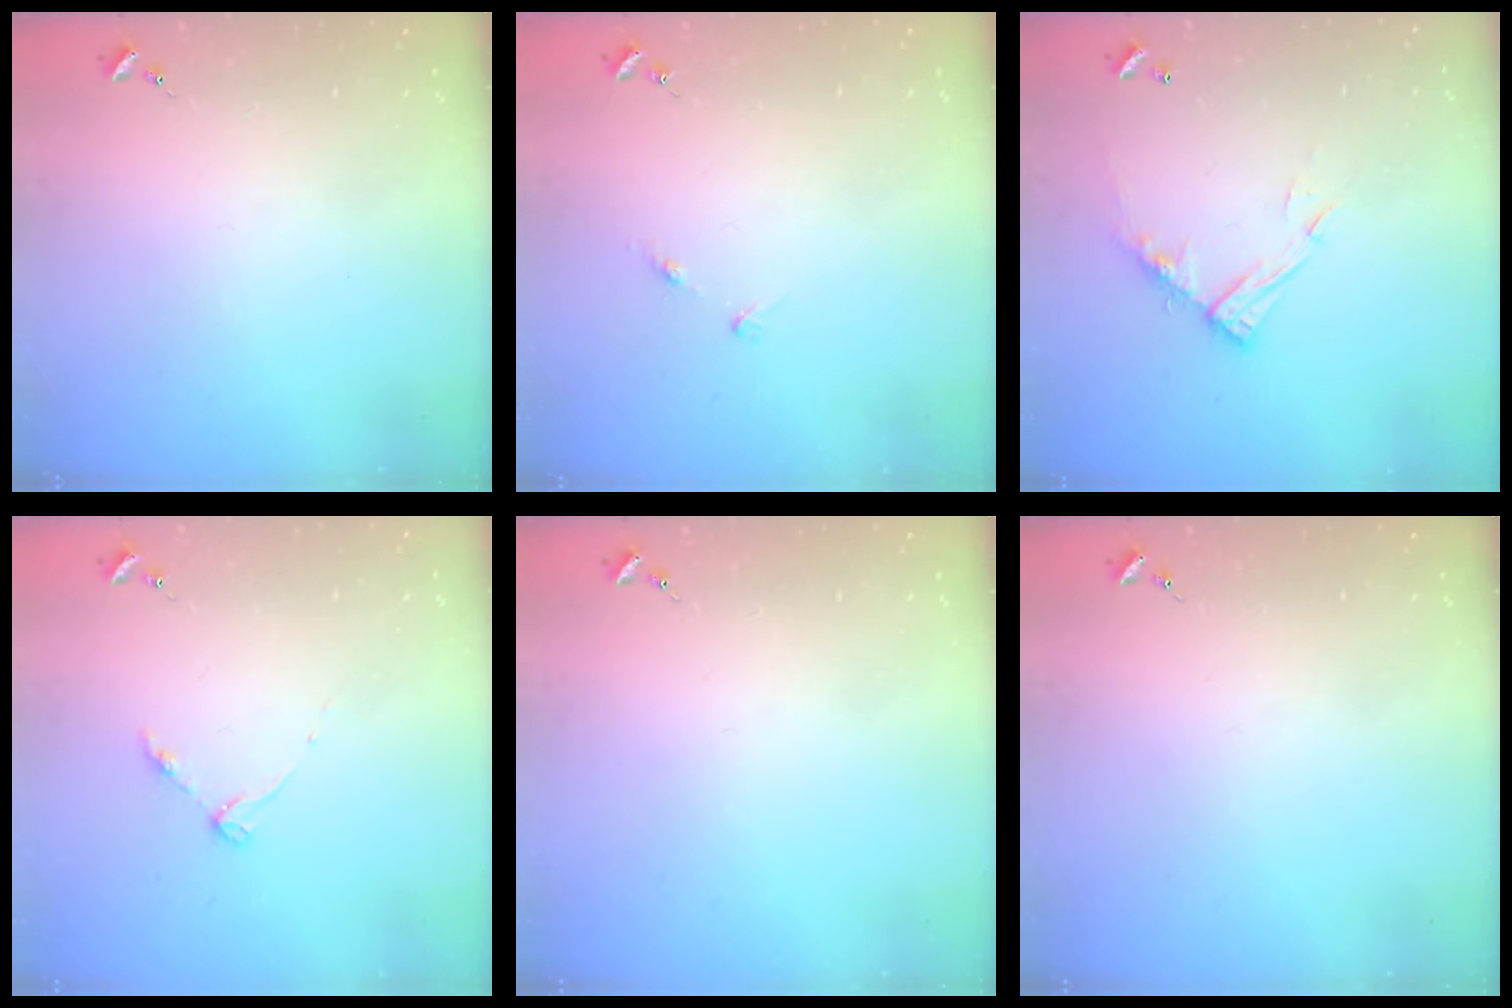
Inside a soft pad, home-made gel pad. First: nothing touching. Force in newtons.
{"total": 5.1, "press": 5.1, "slide": 0.6}
{"total": 12.8, "press": 12.8, "slide": 1.0}
{"total": 4.0, "press": 4.0, "slide": 0.5}
{"total": 0.0}
{"total": 0.0}